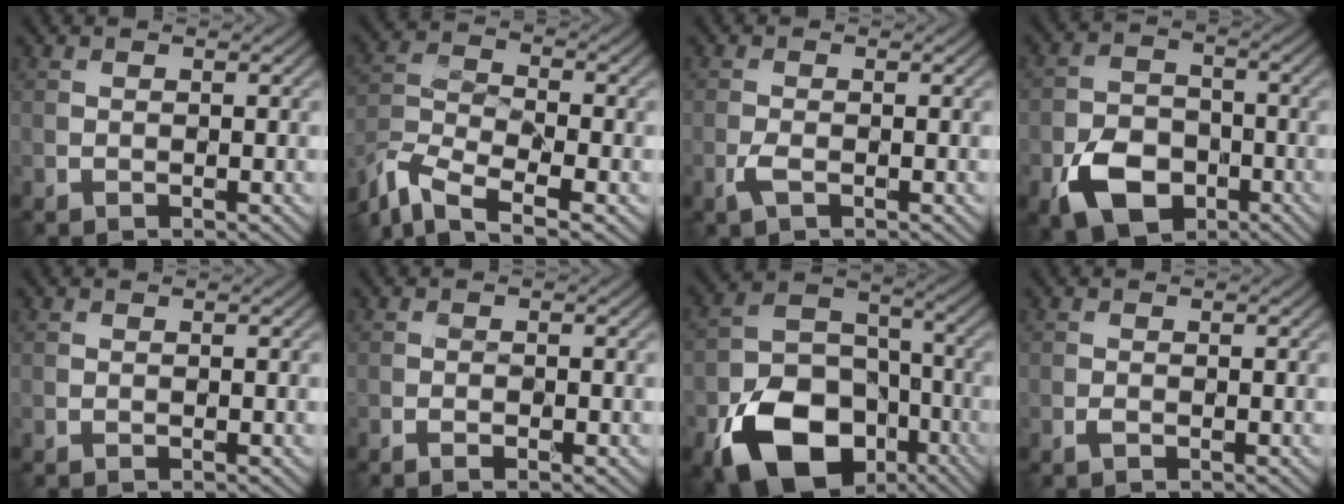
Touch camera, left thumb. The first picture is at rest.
{"total": 8.5, "force": [-6.4, 2.9, 4.8], "torque": [-0.107, -0.016, -0.137]}
{"total": 1.8, "force": [-0.8, 0.7, 1.4], "torque": [-0.036, -0.002, -0.021]}
{"total": 8.5, "force": [-4.1, 5.6, 4.8], "torque": [-0.103, -0.013, -0.081]}
{"total": 0.0}
{"total": 1.2, "force": [-0.8, 0.3, 0.9], "torque": [-0.016, 0.001, -0.014]}
{"total": 15.6, "force": [-7.9, 10.3, 8.7], "torque": [-0.177, -0.046, -0.137]}
{"total": 0.7, "force": [-0.4, 0.3, 0.5], "torque": [-0.011, -0.001, -0.007]}